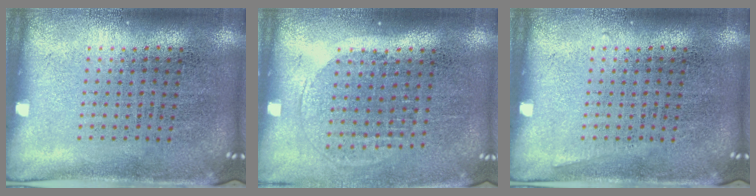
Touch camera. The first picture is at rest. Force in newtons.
{"total": 1.3, "press": 1.2, "slide": 0.6}
{"total": 0.5, "press": 0.5, "slide": 0.1}